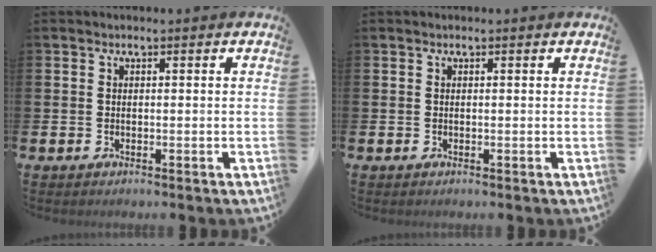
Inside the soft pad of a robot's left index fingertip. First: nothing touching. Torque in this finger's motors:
{"motor_torque": [-0.57, -0.07, -1.05, 0.02]}